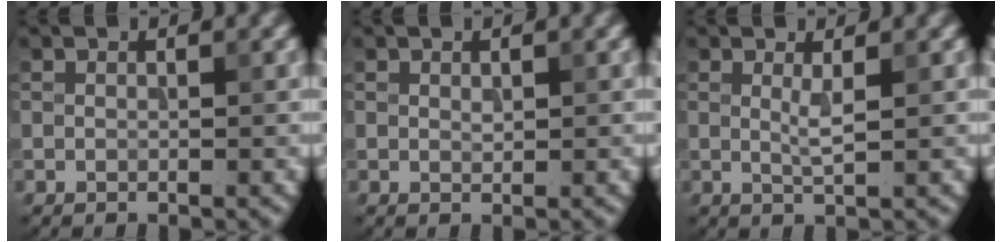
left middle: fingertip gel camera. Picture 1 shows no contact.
{"total": 0.6, "force": [0.2, 0.3, 0.4], "torque": [-0.008, 0.000, 0.004]}
{"total": 1.5, "force": [0.4, 0.2, 1.4], "torque": [-0.029, -0.004, 0.005]}